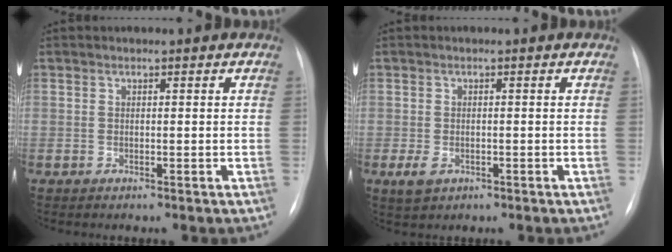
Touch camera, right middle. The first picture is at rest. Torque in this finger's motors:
{"motor_torque": [0.30, -0.26, 0.27, 0.06]}